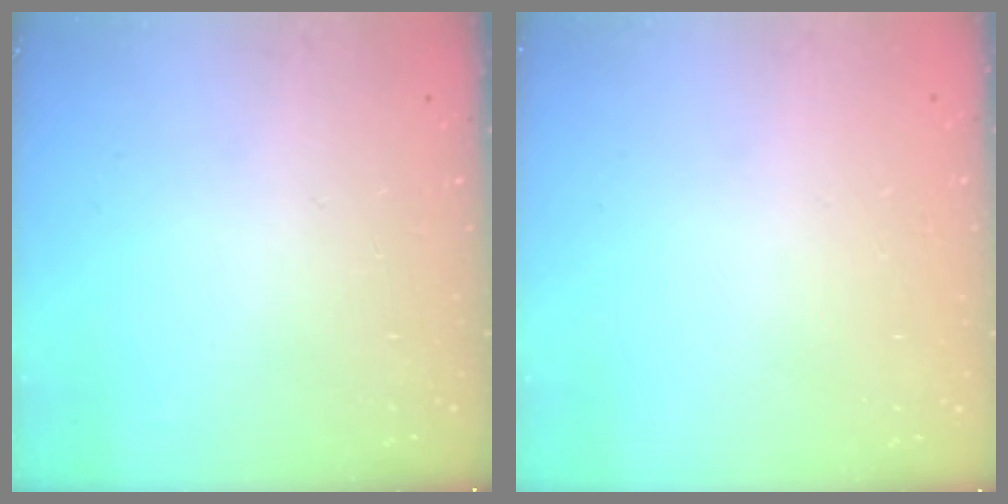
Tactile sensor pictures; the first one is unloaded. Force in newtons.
{"total": 0.0}